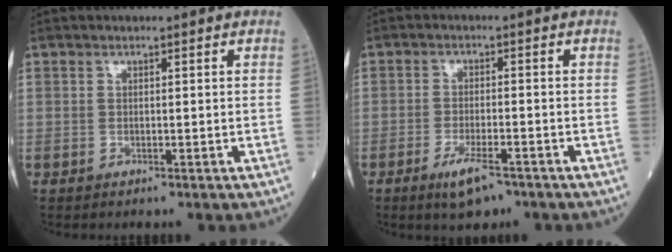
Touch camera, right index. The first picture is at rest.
{"total": 5.0, "force": [-3.3, 1.3, 3.5], "torque": [-0.069, -0.006, -0.053]}